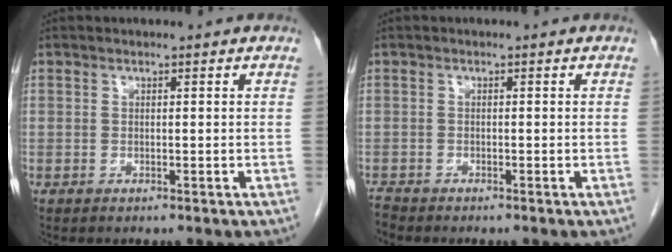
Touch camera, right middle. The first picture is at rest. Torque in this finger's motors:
{"motor_torque": [0.08, -0.29, -0.01, 0.01]}